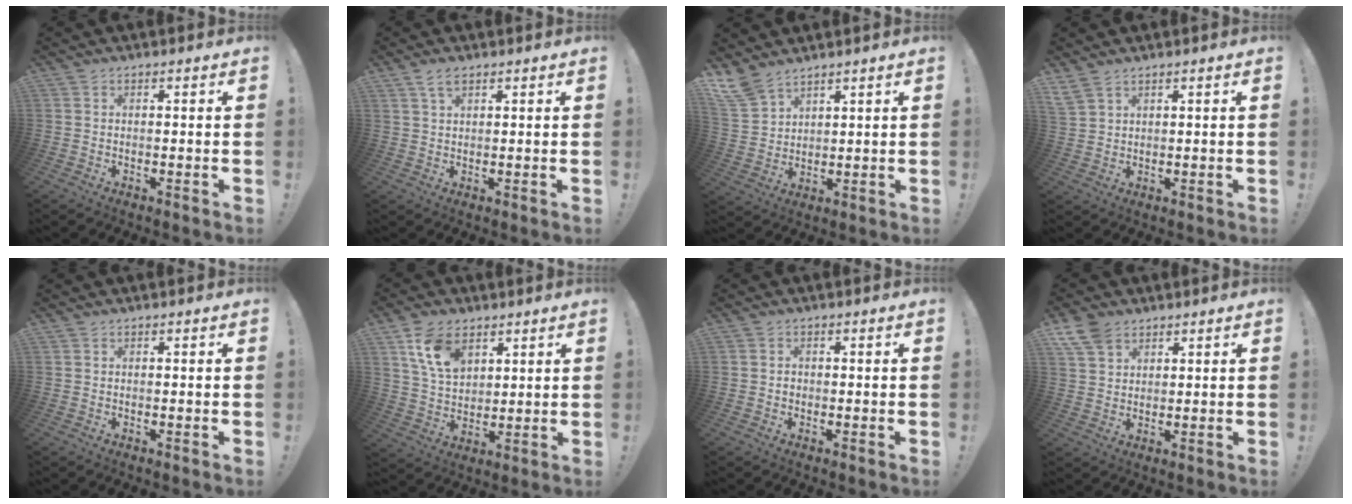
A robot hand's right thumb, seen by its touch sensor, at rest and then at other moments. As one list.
[{"total": 3.6, "force": [2.2, 1.5, 2.3], "torque": [-0.036, -0.008, 0.039]}, {"total": 7.6, "force": [6.3, 3.4, 2.7], "torque": [-0.056, -0.038, 0.125]}, {"total": 4.5, "force": [3.6, 1.6, 2.1], "torque": [-0.045, -0.014, 0.072]}, {"total": 0.0}, {"total": 11.8, "force": [6.3, 7.7, 6.5], "torque": [-0.105, -0.021, 0.121]}, {"total": 0.9, "force": [-0.5, 0.7, 0.3], "torque": [-0.012, 0.006, -0.008]}, {"total": 7.3, "force": [4.8, 4.5, 3.1], "torque": [-0.059, -0.016, 0.096]}]